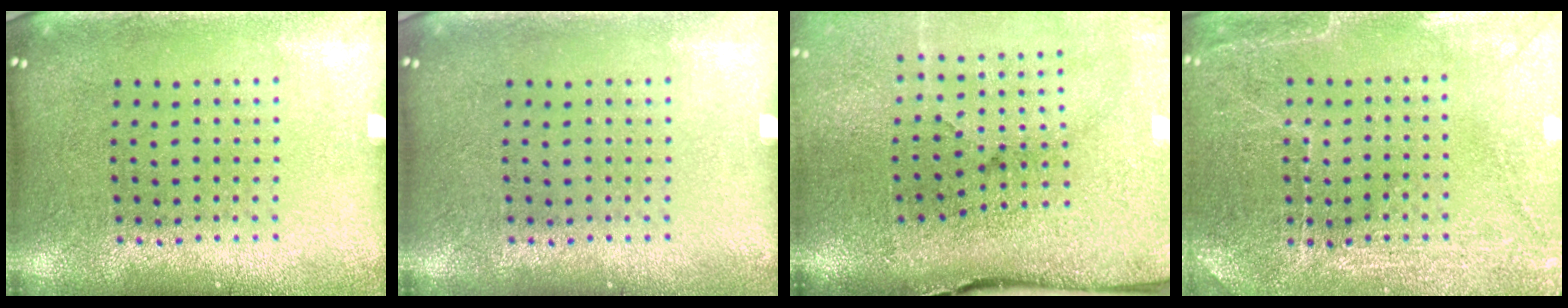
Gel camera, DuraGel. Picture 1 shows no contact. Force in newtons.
{"total": 0.0}
{"total": 5.1, "press": 4.0, "slide": 3.2}
{"total": 2.9, "press": 2.9, "slide": 0.2}